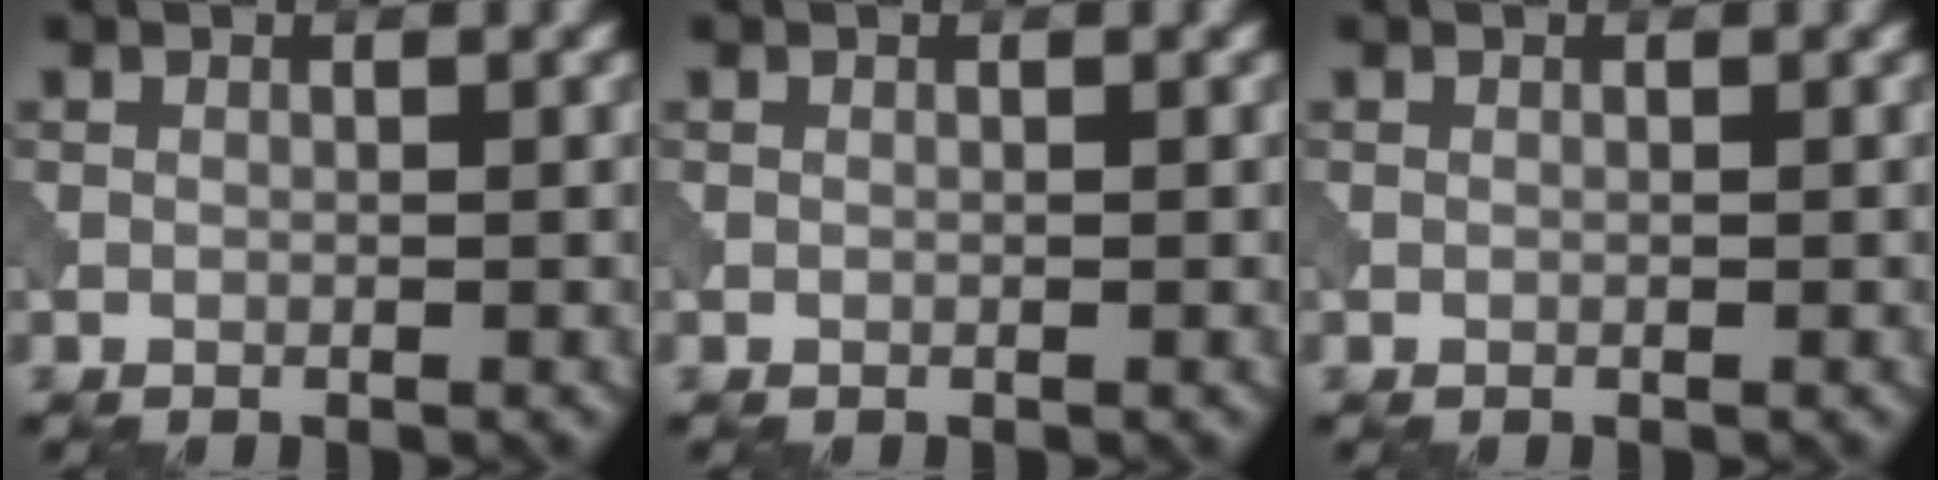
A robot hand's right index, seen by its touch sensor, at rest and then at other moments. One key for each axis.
{"total": 0.0}
{"total": 0.0}